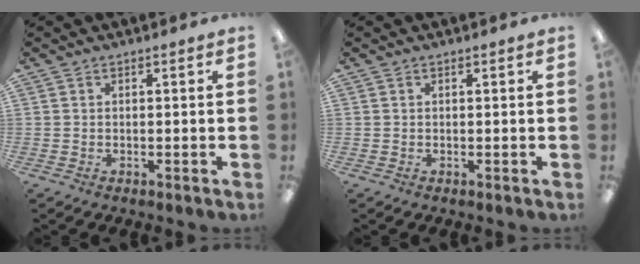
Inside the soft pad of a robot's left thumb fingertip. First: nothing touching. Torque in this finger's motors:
{"motor_torque": [0.00, 0.00, -0.04, 0.04, 0.00]}